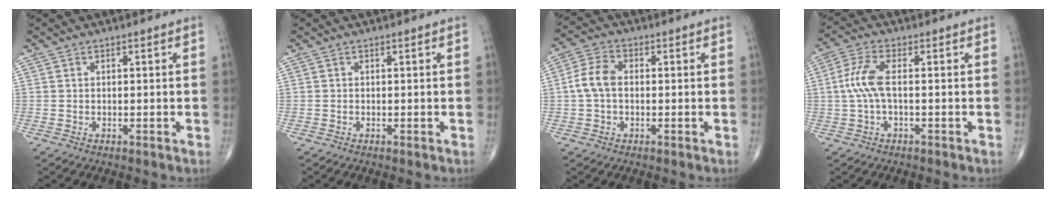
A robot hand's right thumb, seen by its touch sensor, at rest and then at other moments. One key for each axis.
{"total": 0.0}
{"total": 5.6, "fx": -0.2, "fy": 3.6, "fz": 4.3, "tx": -0.091, "ty": 0.018, "tz": -0.010}
{"total": 6.0, "fx": -0.1, "fy": 2.0, "fz": 5.6, "tx": -0.142, "ty": 0.013, "tz": -0.007}